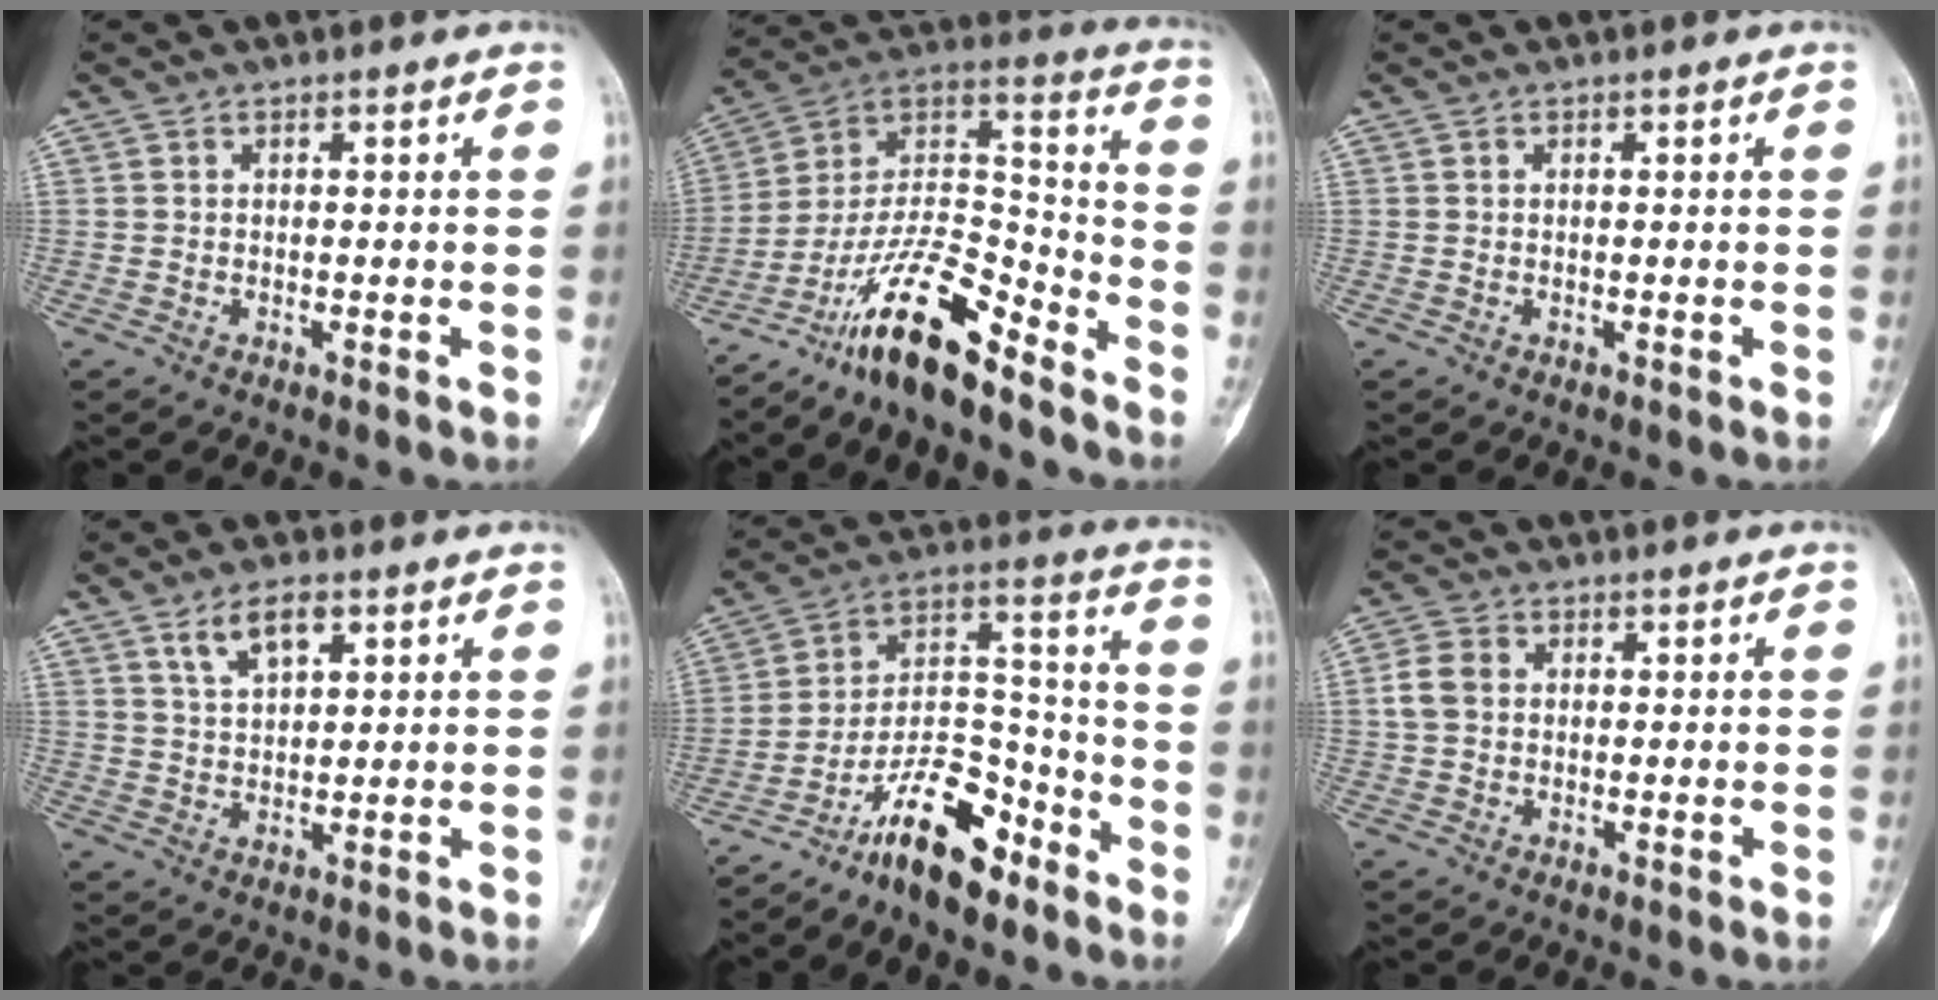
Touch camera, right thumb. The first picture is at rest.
{"total": 17.3, "force": [-12.7, 4.7, 10.7], "torque": [-0.183, 0.098, -0.232]}
{"total": 0.0}
{"total": 6.1, "force": [3.4, 2.7, 4.2], "torque": [-0.071, -0.011, 0.067]}
{"total": 12.7, "force": [-9.1, 5.0, 7.3], "torque": [-0.115, 0.090, -0.166]}
{"total": 4.2, "force": [0.4, 3.3, 2.5], "torque": [-0.053, 0.013, 0.003]}